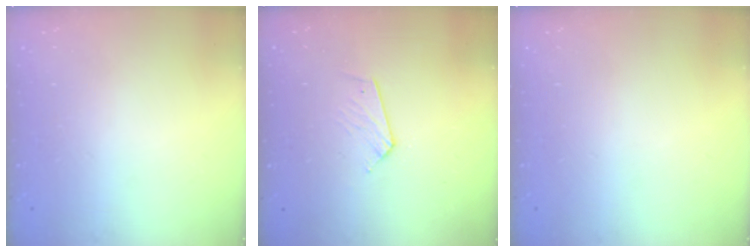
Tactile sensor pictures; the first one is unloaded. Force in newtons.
{"total": 3.9, "press": 3.9, "slide": 0.3}
{"total": 0.0}